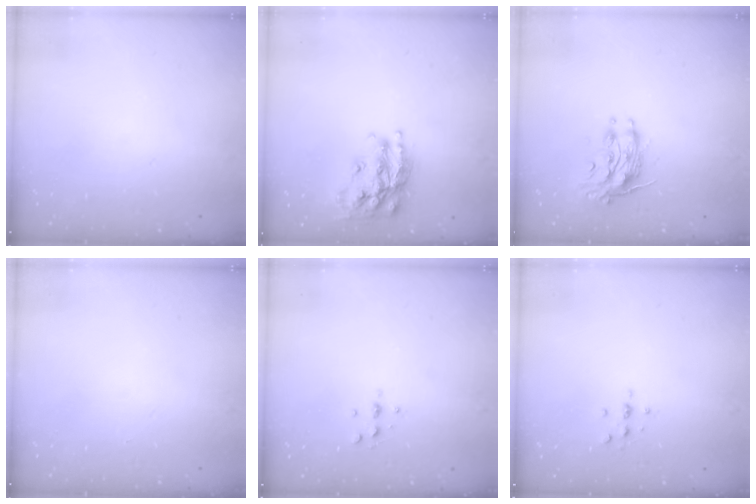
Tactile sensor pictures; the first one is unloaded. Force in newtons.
{"total": 18.2, "press": 18.1, "slide": 1.1}
{"total": 10.9, "press": 10.9, "slide": 0.5}
{"total": 0.0}
{"total": 3.3, "press": 3.2, "slide": 0.4}
{"total": 3.0, "press": 3.0, "slide": 0.3}